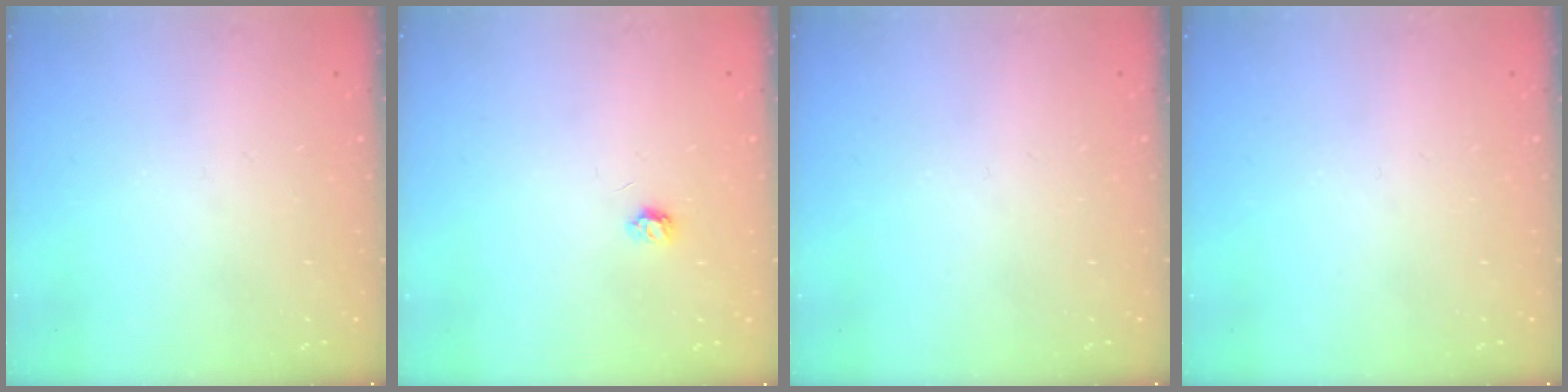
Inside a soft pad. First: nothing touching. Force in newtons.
{"total": 3.1, "press": 3.1, "slide": 0.5}
{"total": 0.0}
{"total": 0.0}